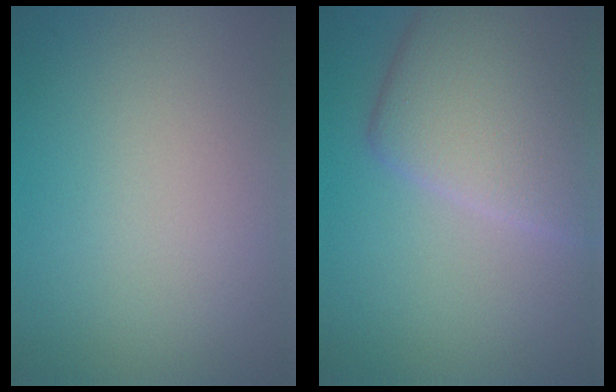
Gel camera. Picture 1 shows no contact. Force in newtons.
{"total": 7.8, "press": 7.8, "slide": 0.4}